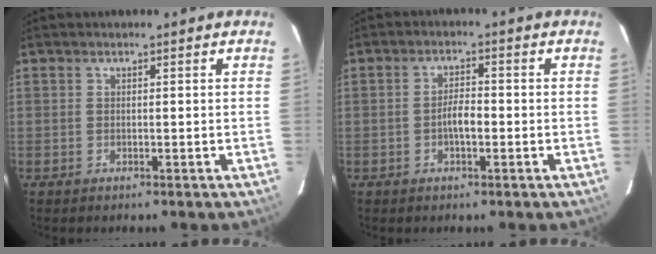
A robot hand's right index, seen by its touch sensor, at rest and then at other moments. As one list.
[{"total": 3.2, "force": [-1.0, 1.2, 2.8], "torque": [-0.053, 0.006, -0.016]}]